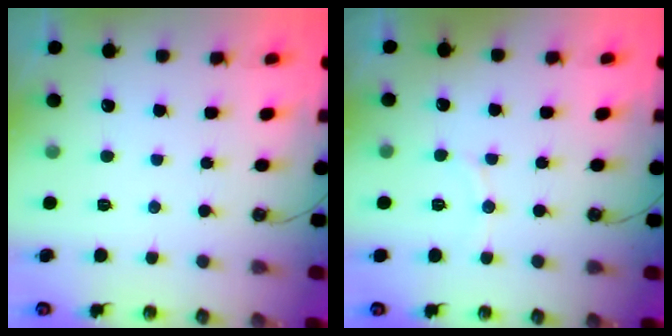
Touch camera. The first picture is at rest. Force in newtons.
{"total": 4.6, "press": 4.5, "slide": 0.6}